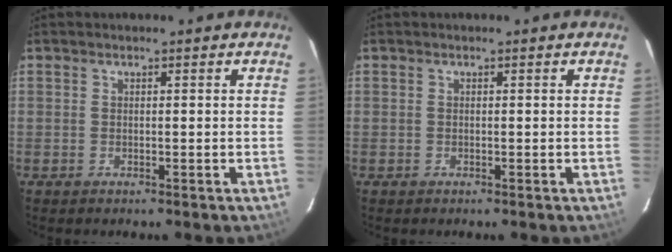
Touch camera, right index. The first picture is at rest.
{"total": 0.0}